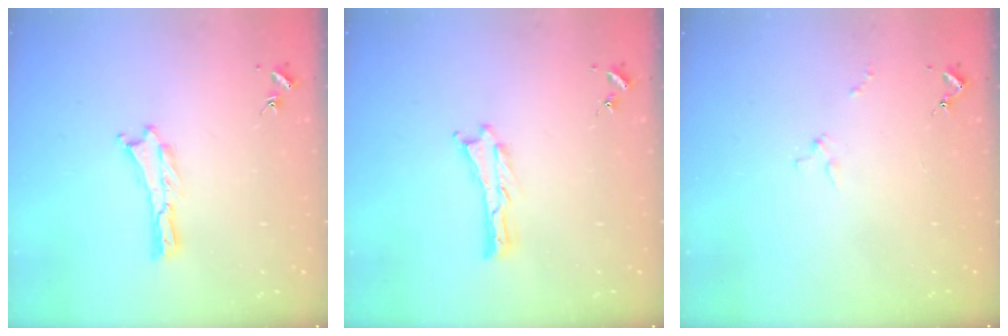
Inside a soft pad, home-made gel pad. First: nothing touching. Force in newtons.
{"total": 0.0}
{"total": 1.3, "press": 1.2, "slide": 0.1}